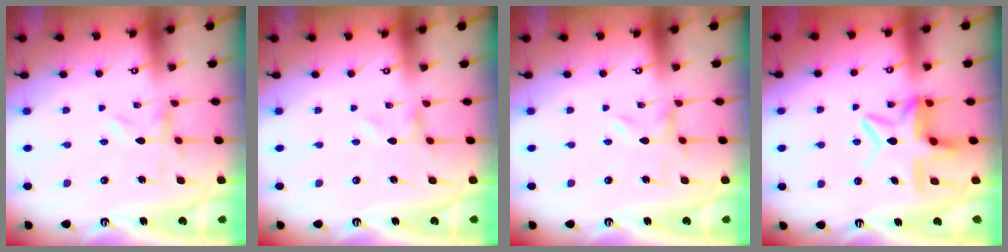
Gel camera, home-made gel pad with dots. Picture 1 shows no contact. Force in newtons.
{"total": 0.0}
{"total": 0.0}
{"total": 10.8, "press": 10.7, "slide": 1.2}